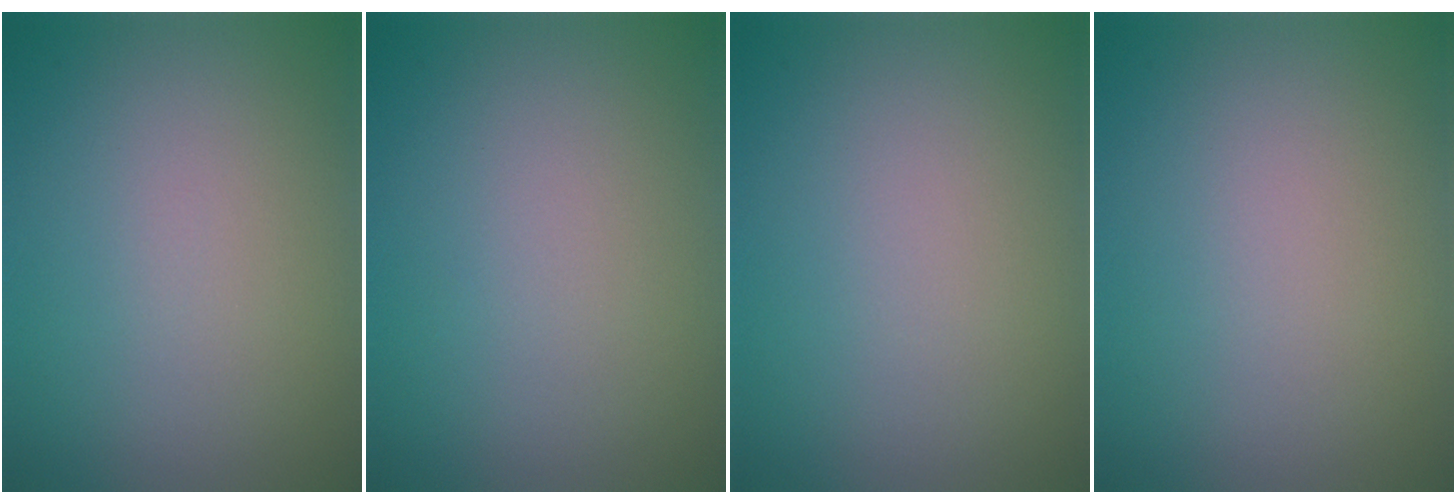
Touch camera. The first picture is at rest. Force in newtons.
{"total": 0.0}
{"total": 0.0}
{"total": 0.0}